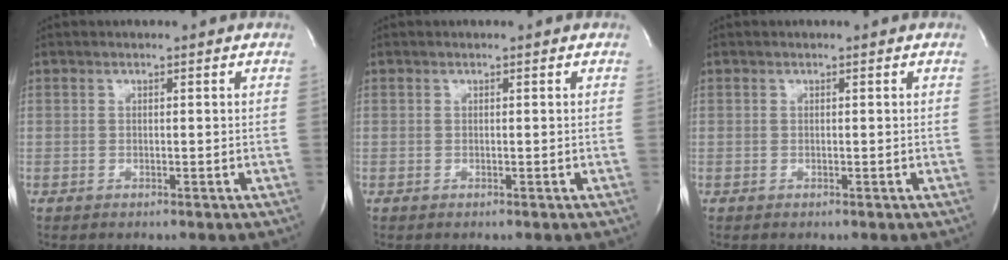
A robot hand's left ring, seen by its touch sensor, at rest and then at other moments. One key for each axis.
{"total": 0.0}
{"total": 0.0}